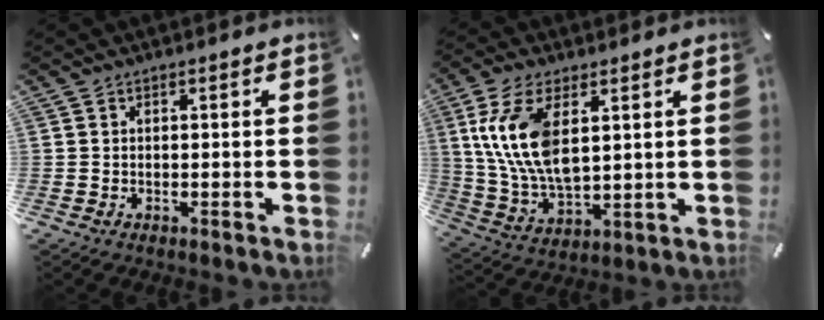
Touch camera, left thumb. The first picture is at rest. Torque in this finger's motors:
{"motor_torque": [0.87, 0.85, 1.77, -1.00, 0.68]}